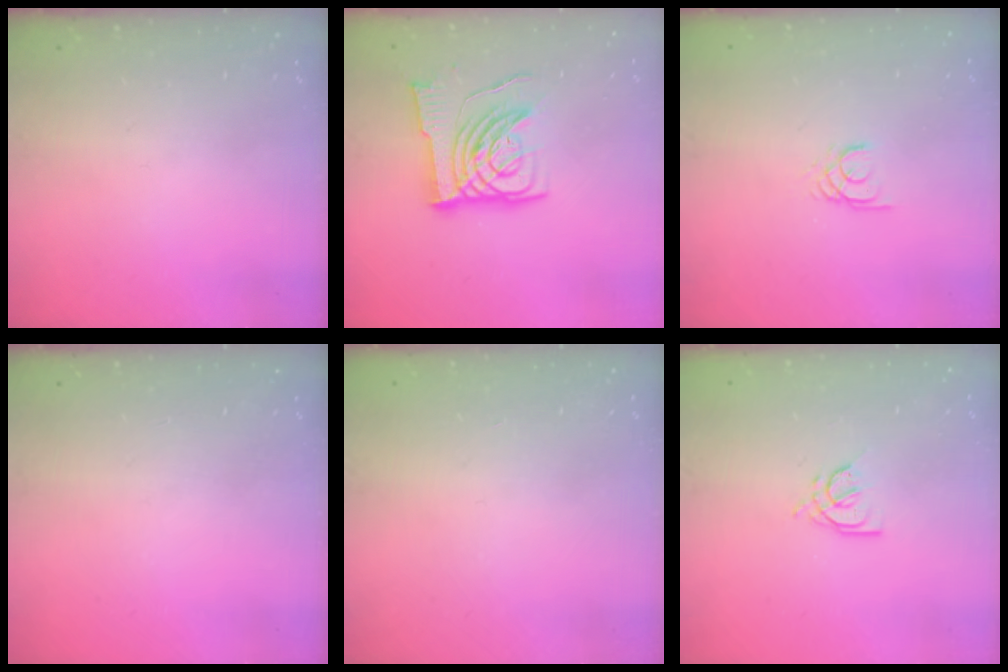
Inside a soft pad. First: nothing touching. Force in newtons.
{"total": 12.4, "press": 12.2, "slide": 2.0}
{"total": 1.7, "press": 1.7, "slide": 0.2}
{"total": 0.0}
{"total": 1.0, "press": 0.9, "slide": 0.2}
{"total": 4.5, "press": 4.5, "slide": 0.7}